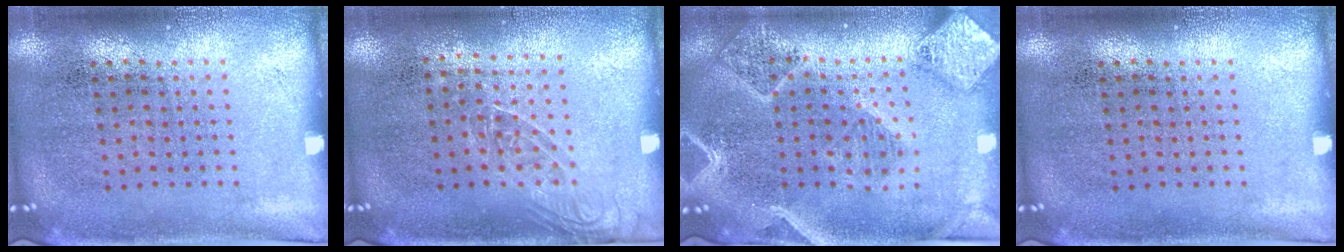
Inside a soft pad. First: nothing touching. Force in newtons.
{"total": 1.2, "press": 1.1, "slide": 0.7}
{"total": 2.8, "press": 2.4, "slide": 1.3}
{"total": 0.0}